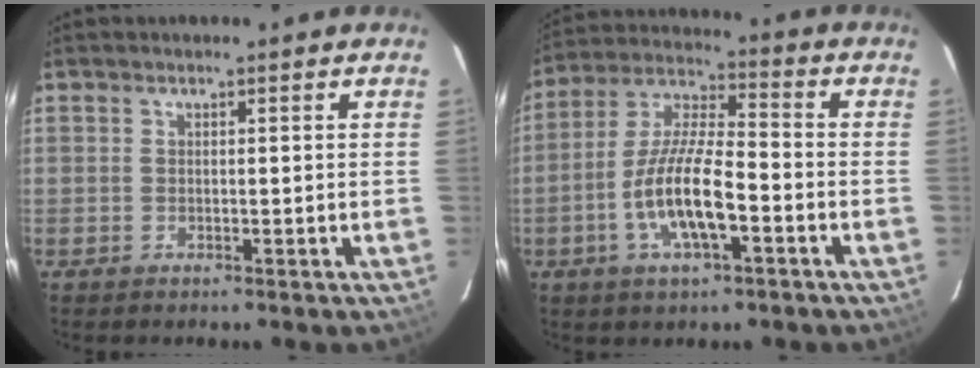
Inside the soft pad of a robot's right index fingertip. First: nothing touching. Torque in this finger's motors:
{"motor_torque": [1.33, -0.82, 0.55, 0.21]}